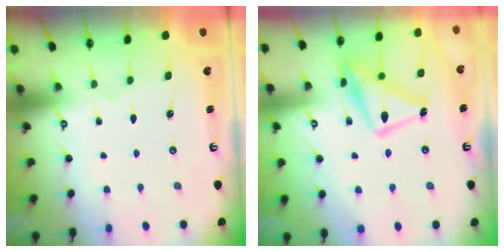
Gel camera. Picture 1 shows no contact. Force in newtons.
{"total": 15.8, "press": 15.7, "slide": 1.3}